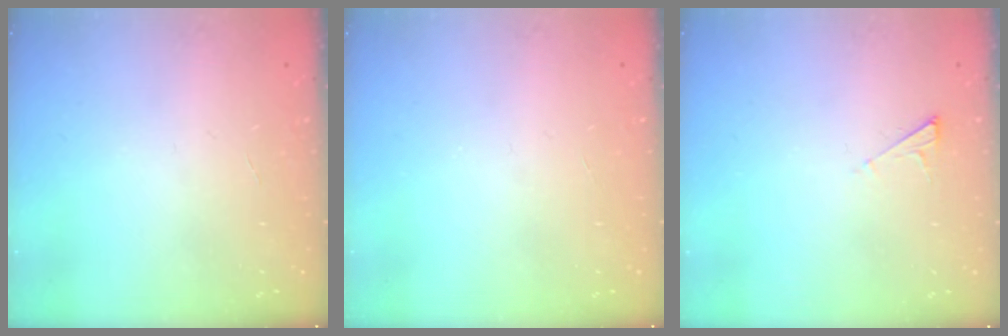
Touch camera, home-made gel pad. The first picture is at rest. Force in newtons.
{"total": 0.0}
{"total": 2.5, "press": 2.4, "slide": 0.3}